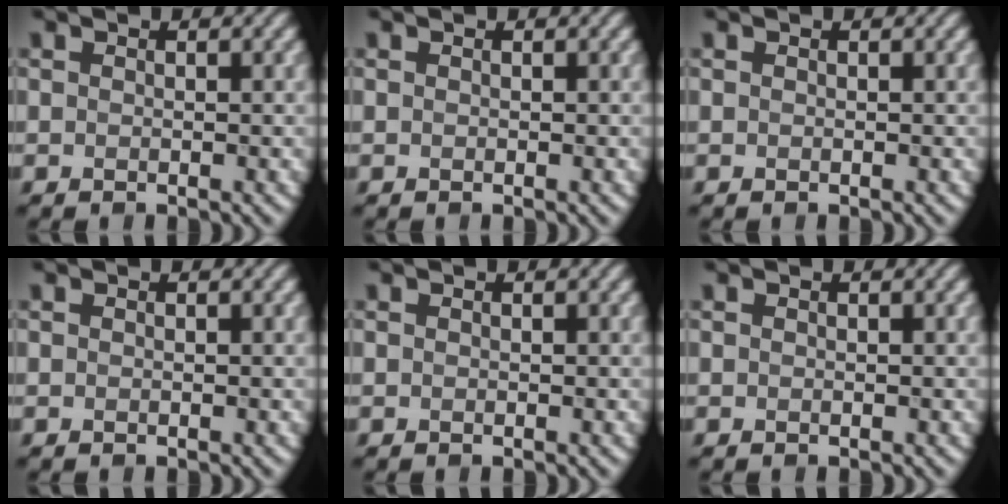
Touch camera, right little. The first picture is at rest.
{"total": 0.0}
{"total": 0.0}
{"total": 0.0}
{"total": 0.0}
{"total": 0.0}